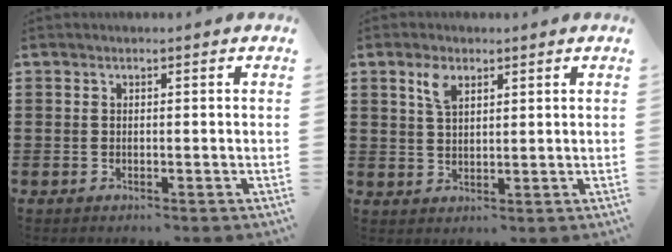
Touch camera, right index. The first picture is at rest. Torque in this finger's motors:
{"motor_torque": [0.24, -0.21, 0.34, 0.08]}